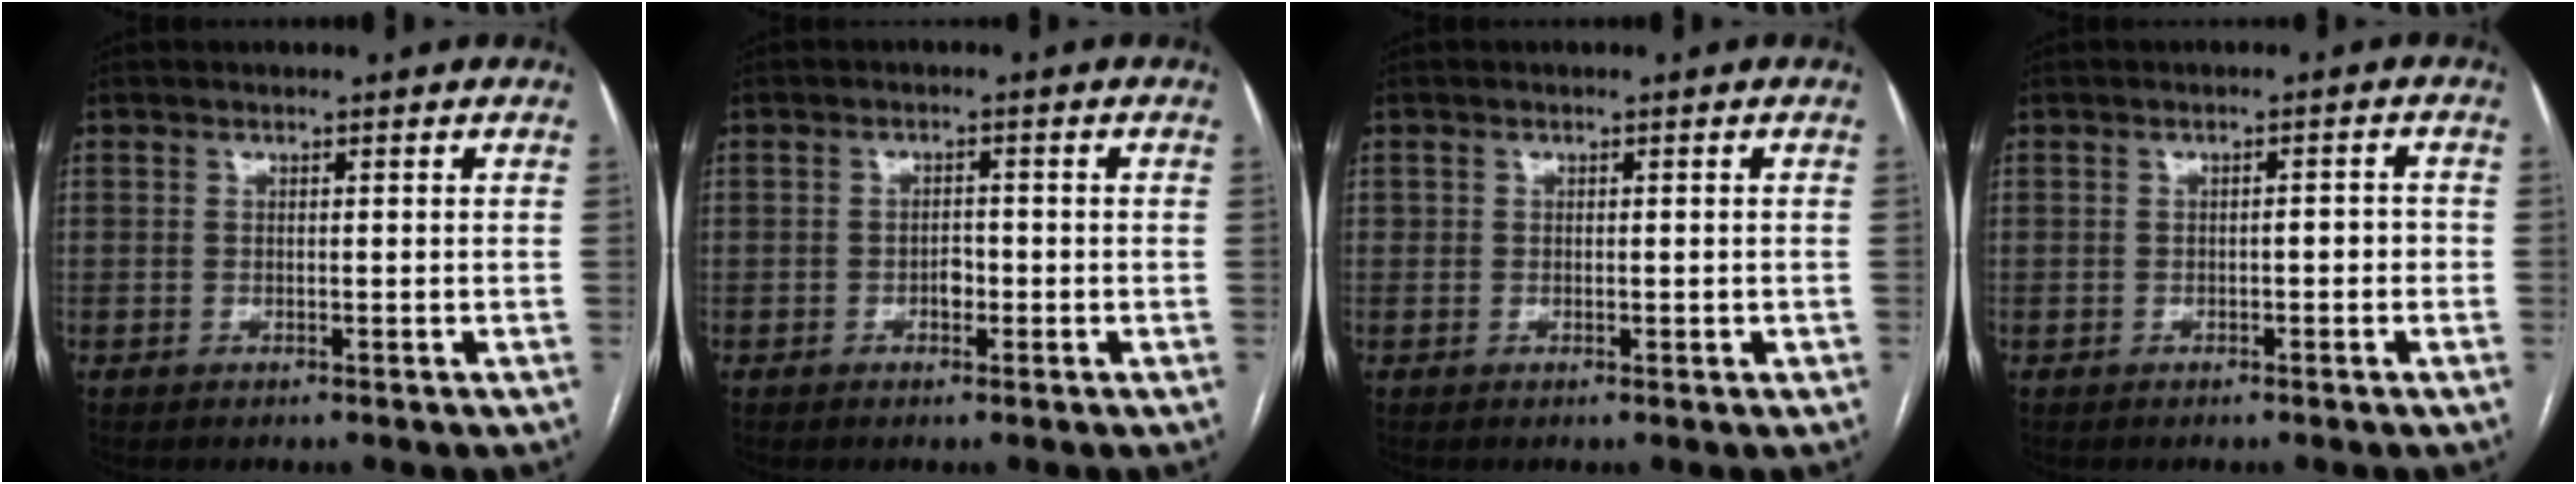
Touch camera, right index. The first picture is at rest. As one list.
[{"total": 1.8, "force": [-0.7, 1.0, 1.2], "torque": [-0.016, 0.006, -0.011]}, {"total": 1.0, "force": [0.0, 0.9, 0.6], "torque": [-0.006, 0.006, 0.003]}, {"total": 1.9, "force": [-0.5, 0.7, 1.7], "torque": [-0.023, 0.007, -0.006]}]